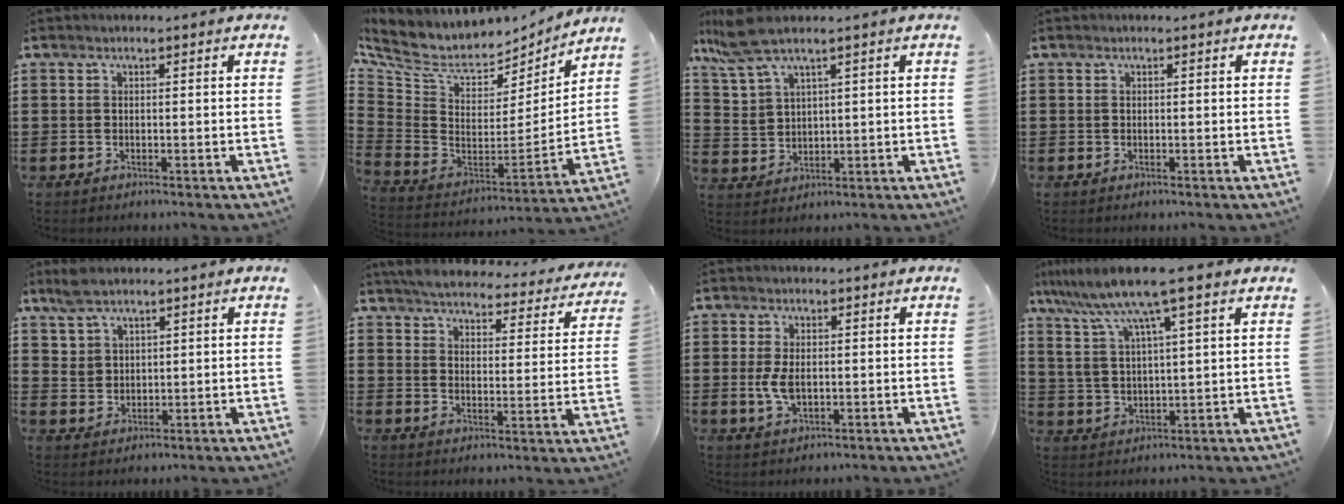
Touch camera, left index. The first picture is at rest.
{"total": 6.6, "force": [5.1, 3.1, 2.9], "torque": [-0.090, -0.045, 0.086]}
{"total": 6.1, "force": [4.3, 1.6, 4.1], "torque": [-0.105, -0.006, 0.074]}
{"total": 0.0}
{"total": 4.0, "force": [3.0, 2.3, 1.3], "torque": [-0.038, 0.007, 0.056]}
{"total": 4.6, "force": [4.4, 0.2, 1.2], "torque": [-0.047, -0.031, 0.073]}
{"total": 4.2, "force": [-0.1, 2.3, 3.6], "torque": [-0.090, -0.002, -0.007]}
{"total": 10.7, "force": [7.6, 0.3, 7.5], "torque": [-0.172, -0.030, 0.127]}